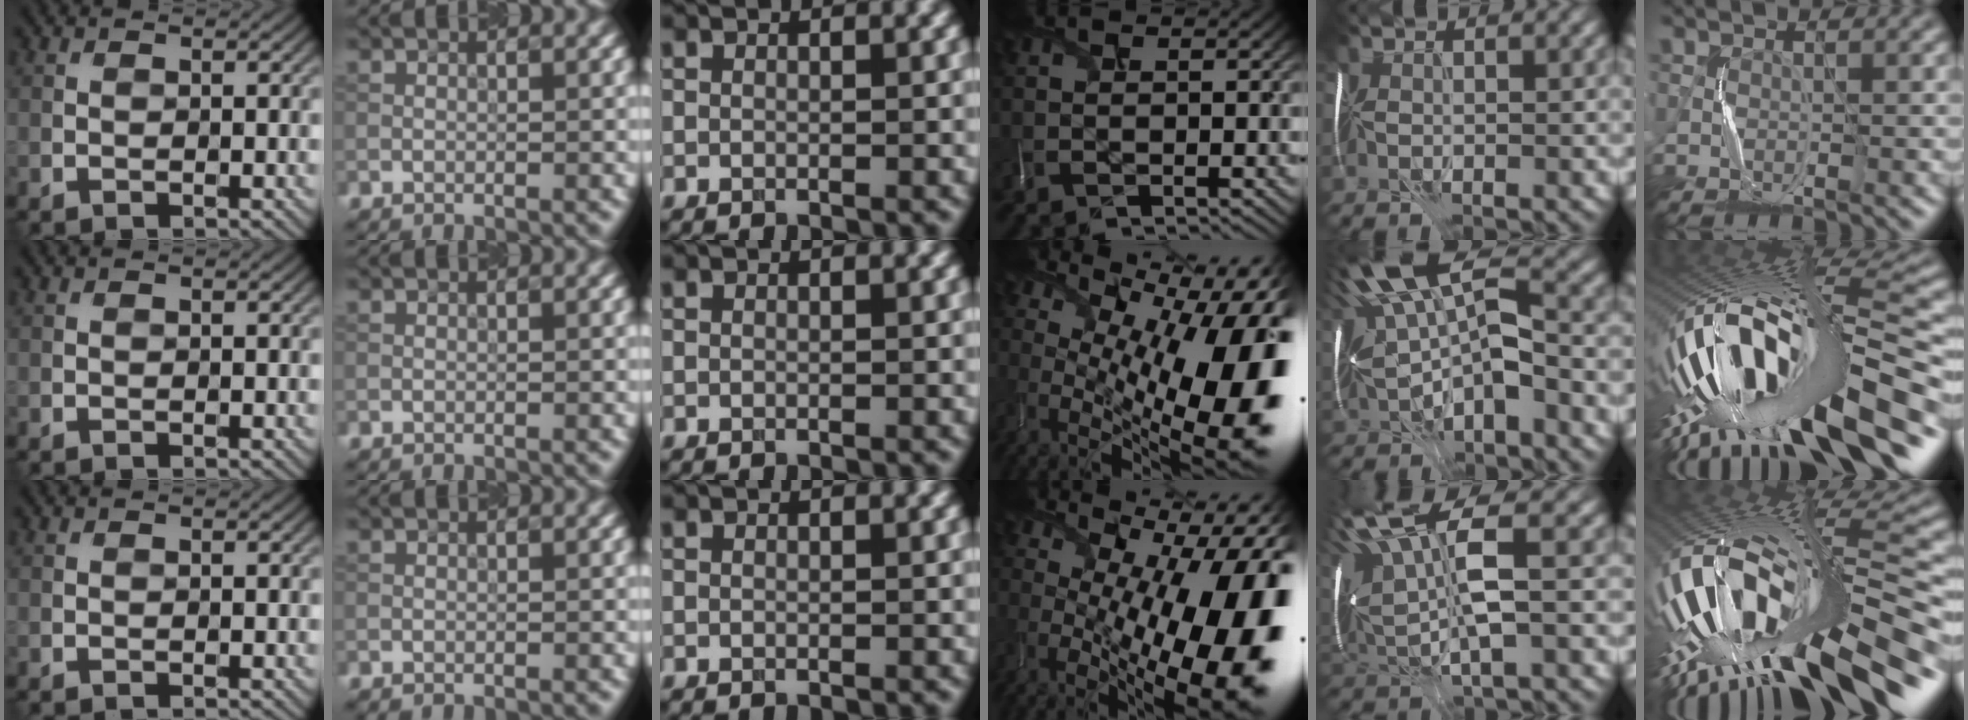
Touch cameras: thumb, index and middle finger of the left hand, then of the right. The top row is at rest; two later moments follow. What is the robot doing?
{"motion": "shake", "object": "plastic piggy bank"}